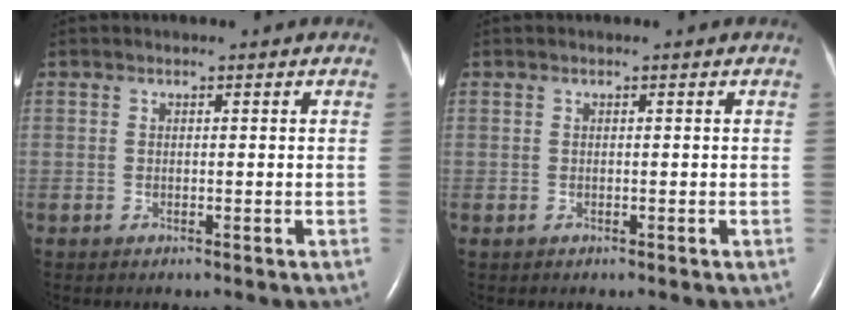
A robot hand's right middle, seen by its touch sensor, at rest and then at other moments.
{"total": 0.0}